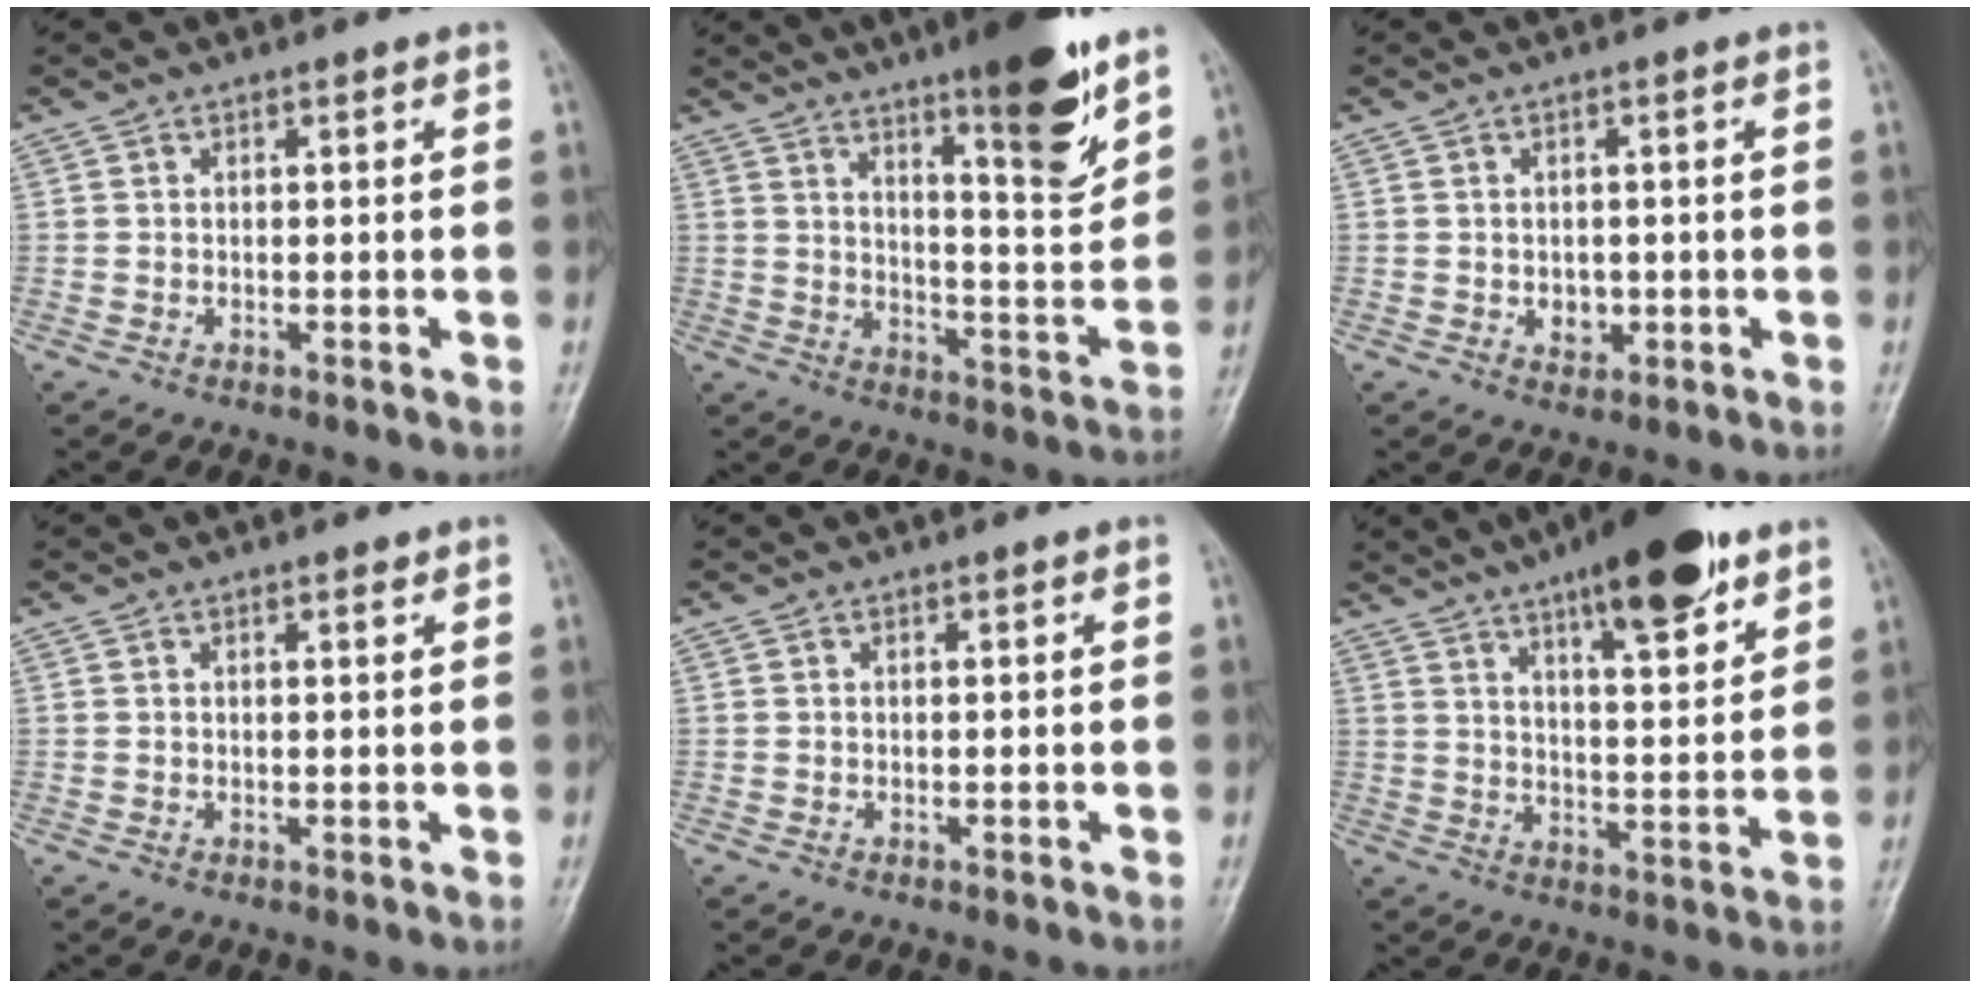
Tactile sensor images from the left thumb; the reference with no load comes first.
{"total": 14.7, "force": [9.7, 2.5, 10.8], "torque": [-0.138, -0.070, 0.151]}
{"total": 2.7, "force": [-0.4, 2.2, 1.6], "torque": [-0.011, 0.001, 0.000]}
{"total": 0.9, "force": [0.7, 0.2, 0.6], "torque": [-0.009, -0.004, 0.010]}
{"total": 0.0}
{"total": 17.6, "force": [11.0, 4.9, 12.8], "torque": [-0.167, -0.049, 0.172]}